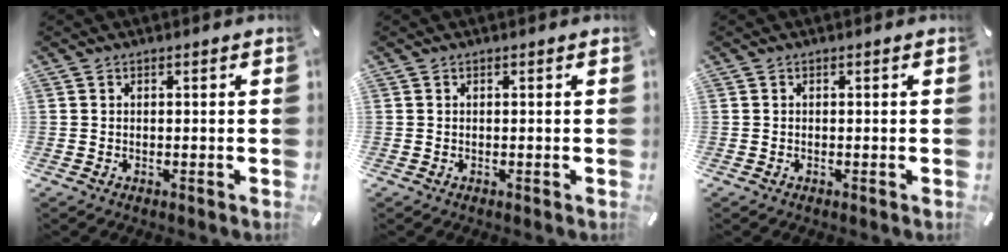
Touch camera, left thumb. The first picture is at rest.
{"total": 0.0}
{"total": 0.0}